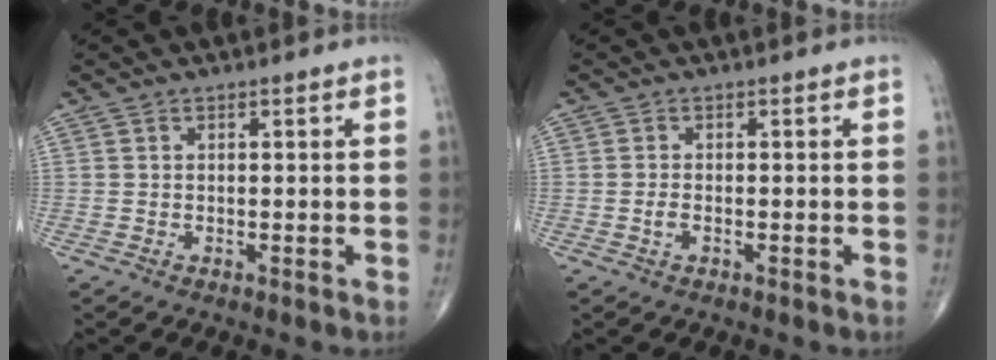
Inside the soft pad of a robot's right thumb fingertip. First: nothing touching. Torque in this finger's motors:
{"motor_torque": [-0.28, -0.03, 0.13, 0.14, 0.03]}